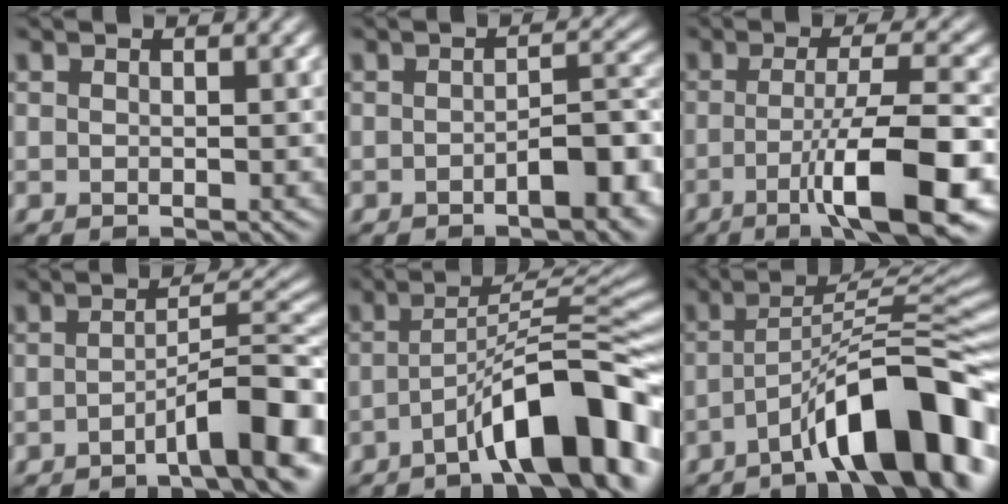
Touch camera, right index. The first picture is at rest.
{"total": 4.8, "force": [-2.2, 1.6, 4.0], "torque": [-0.054, 0.011, -0.032]}
{"total": 9.9, "force": [-3.4, 2.0, 9.1], "torque": [-0.128, 0.006, -0.062]}
{"total": 7.5, "force": [-3.4, 1.3, 6.6], "torque": [-0.086, 0.019, -0.058]}
{"total": 10.6, "force": [-5.3, 2.4, 8.9], "torque": [-0.119, 0.025, -0.089]}
{"total": 11.7, "force": [-6.4, 2.7, 9.5], "torque": [-0.125, 0.023, -0.104]}